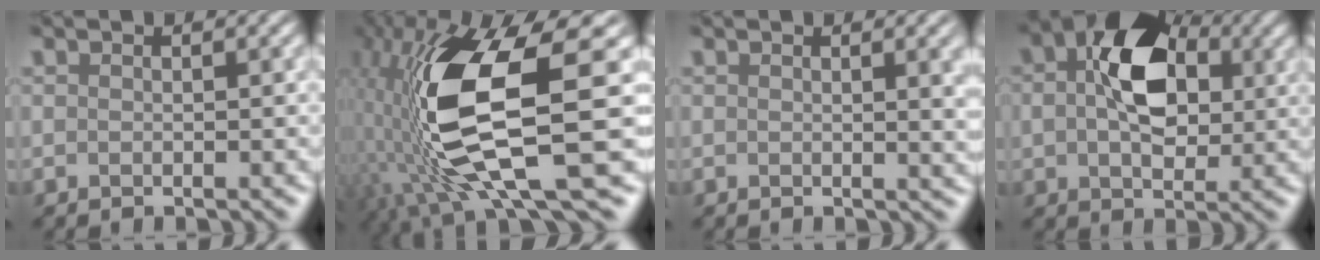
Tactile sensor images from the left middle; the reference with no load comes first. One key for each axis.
{"total": 12.1, "fx": 2.3, "fy": 5.1, "fz": 10.7, "tx": -0.235, "ty": -0.049, "tz": 0.055}
{"total": 1.9, "fx": 0.7, "fy": 0.7, "fz": 1.7, "tx": -0.023, "ty": -0.013, "tz": 0.003}
{"total": 6.0, "fx": 2.4, "fy": 3.6, "fz": 4.2, "tx": -0.068, "ty": 0.015, "tz": 0.028}